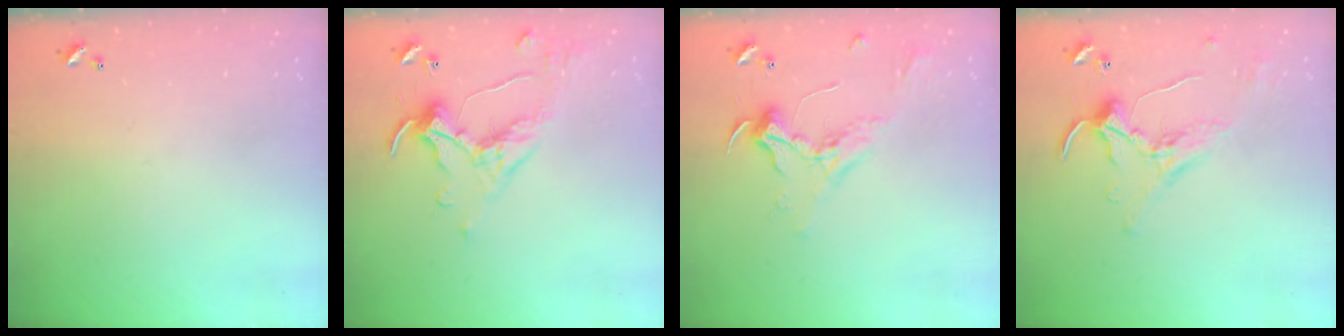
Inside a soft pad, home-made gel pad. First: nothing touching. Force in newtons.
{"total": 1.5, "press": 1.5, "slide": 0.2}
{"total": 2.4, "press": 2.3, "slide": 0.9}
{"total": 1.0, "press": 0.5, "slide": 0.8}